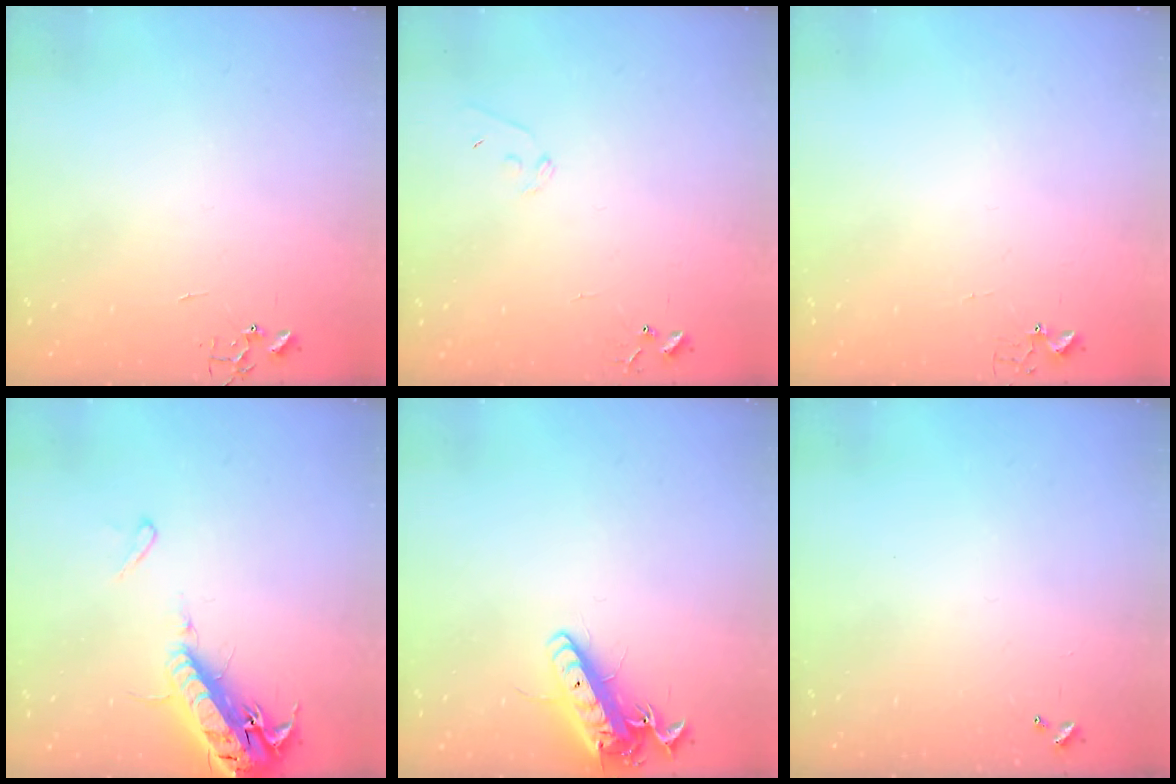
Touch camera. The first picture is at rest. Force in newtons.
{"total": 6.8, "press": 6.7, "slide": 0.5}
{"total": 2.7, "press": 2.7, "slide": 0.3}
{"total": 17.4, "press": 16.9, "slide": 4.1}
{"total": 14.7, "press": 14.4, "slide": 2.8}
{"total": 0.0}